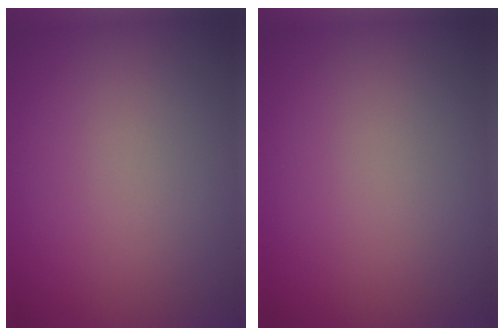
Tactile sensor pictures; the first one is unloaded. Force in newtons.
{"total": 0.0}